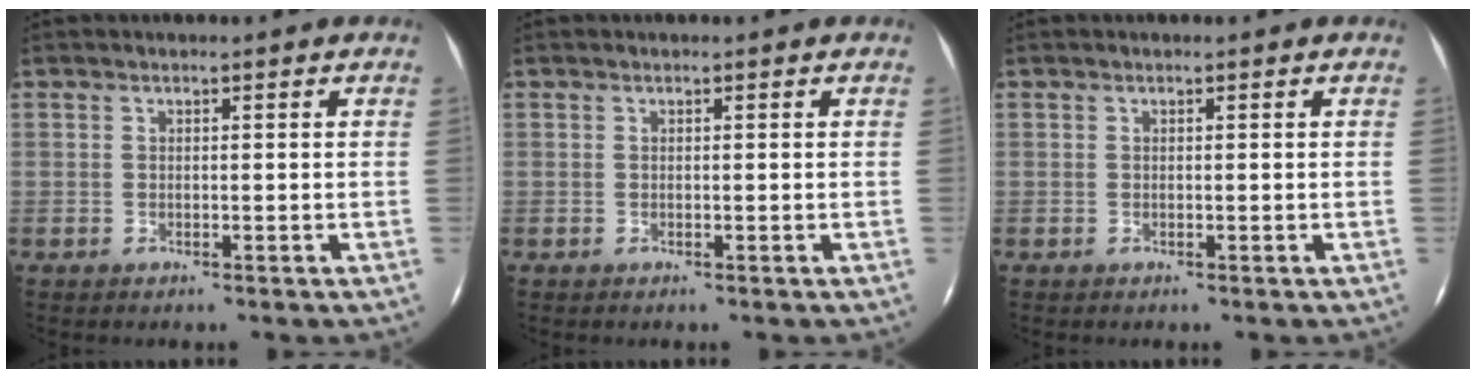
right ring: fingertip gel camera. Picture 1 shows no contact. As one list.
[{"total": 0.0}, {"total": 0.0}]